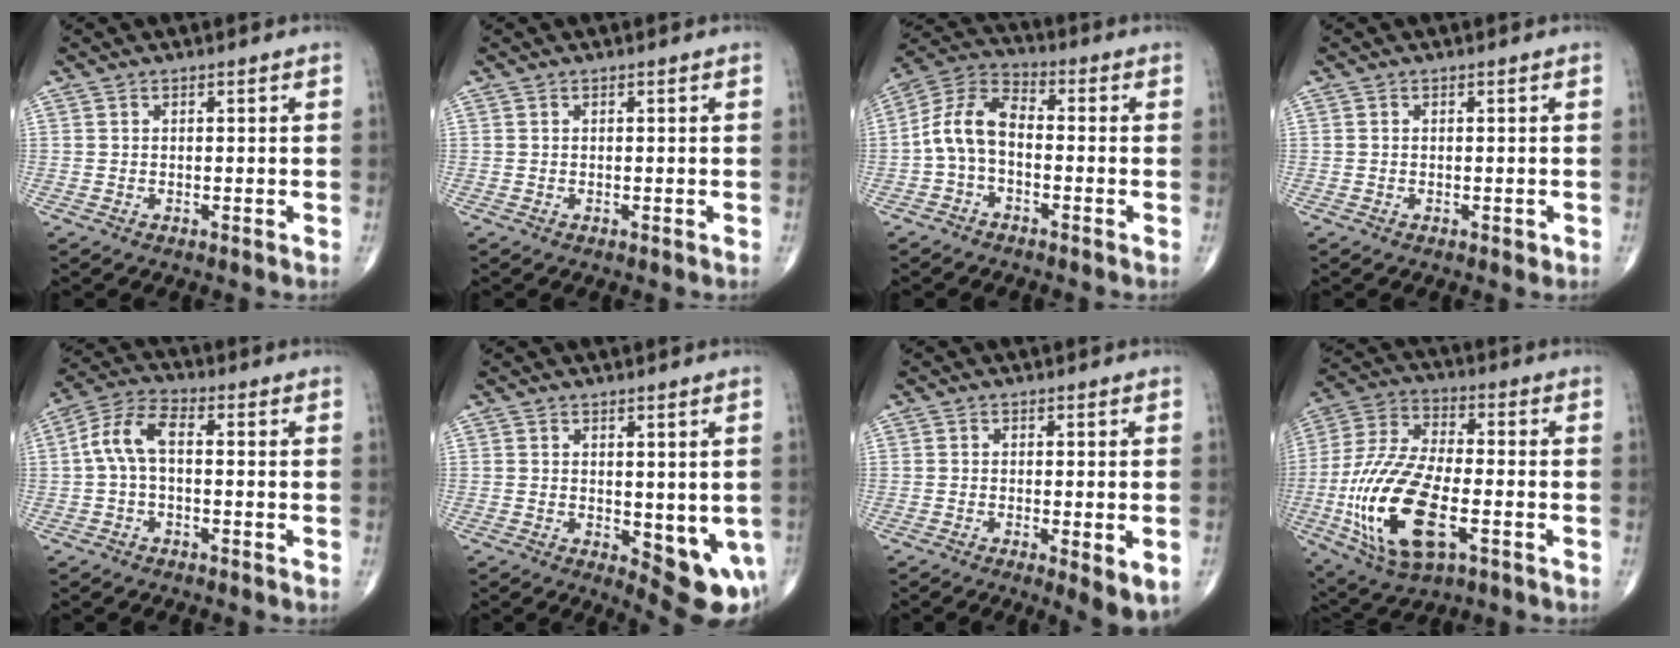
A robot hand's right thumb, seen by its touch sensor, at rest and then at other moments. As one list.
[{"total": 0.0}, {"total": 8.9, "force": [-1.6, 5.2, 7.1], "torque": [-0.135, 0.035, -0.045]}, {"total": 0.8, "force": [-0.3, 0.5, 0.5], "torque": [-0.006, 0.000, -0.004]}, {"total": 7.3, "force": [-0.1, 3.7, 6.3], "torque": [-0.131, 0.027, -0.012]}, {"total": 9.2, "force": [-1.8, 3.9, 8.2], "torque": [-0.072, -0.017, -0.011]}, {"total": 5.6, "force": [-1.7, 1.4, 5.1], "torque": [-0.081, -0.016, -0.026]}, {"total": 20.8, "force": [-5.7, 9.2, 17.8], "torque": [-0.377, 0.010, -0.097]}]